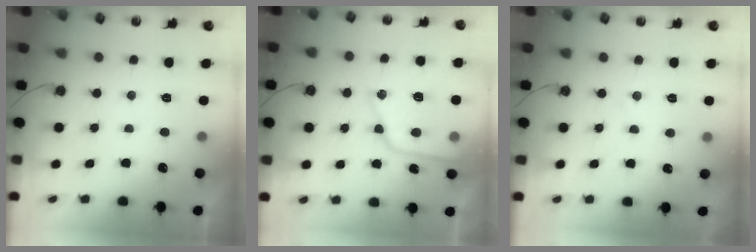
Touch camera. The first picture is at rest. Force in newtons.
{"total": 17.2, "press": 17.1, "slide": 1.2}
{"total": 3.7, "press": 3.7, "slide": 0.5}